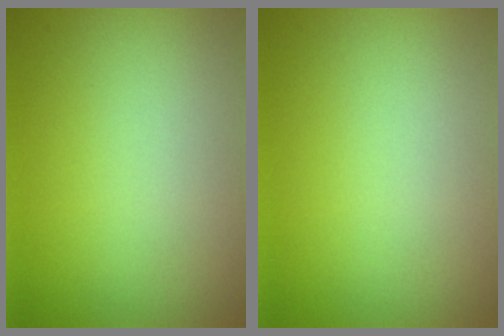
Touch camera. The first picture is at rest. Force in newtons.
{"total": 0.0}